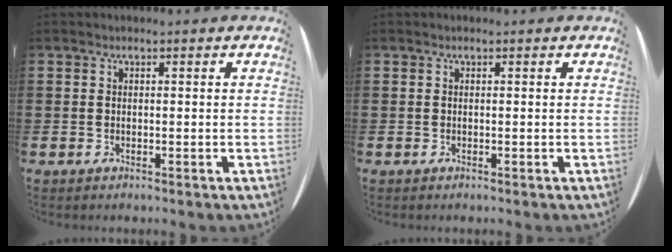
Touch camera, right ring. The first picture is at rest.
{"total": 0.0}